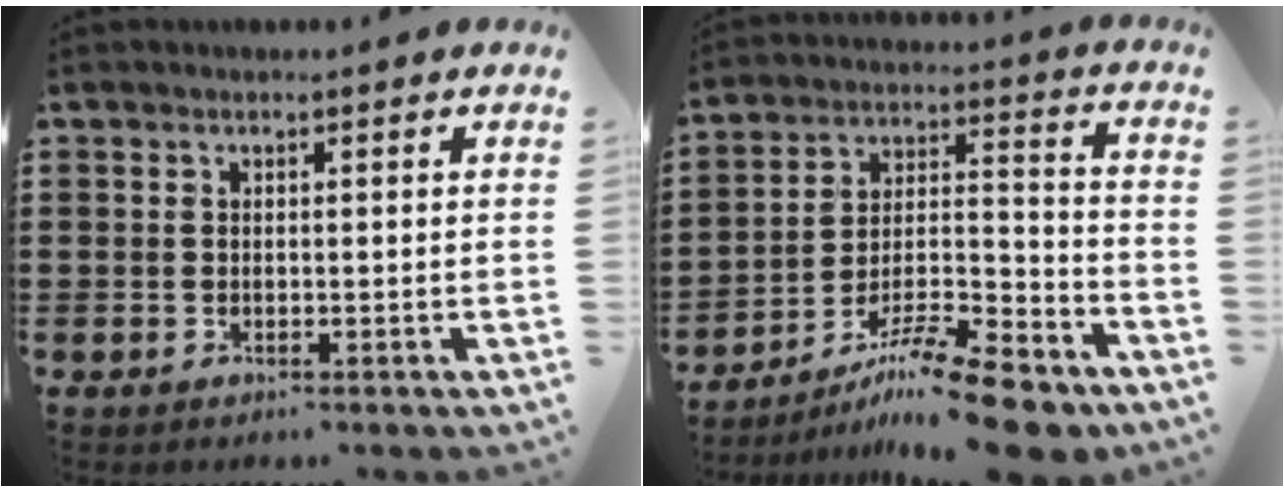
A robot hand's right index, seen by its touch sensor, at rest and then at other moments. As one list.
[{"total": 12.6, "force": [-10.2, 1.7, 7.2], "torque": [-0.098, 0.038, -0.187]}]